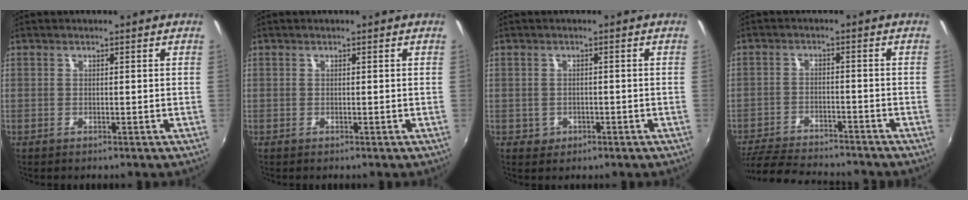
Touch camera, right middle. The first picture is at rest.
{"total": 0.0}
{"total": 2.8, "force": [-0.8, 2.5, 0.8], "torque": [-0.021, -0.003, -0.009]}
{"total": 14.9, "force": [-13.3, 3.1, 5.9], "torque": [-0.135, -0.022, -0.208]}